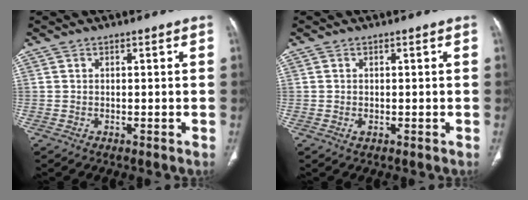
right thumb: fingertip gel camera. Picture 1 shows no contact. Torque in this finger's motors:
{"motor_torque": [-0.27, -0.10, -0.18, 0.38, 0.10]}